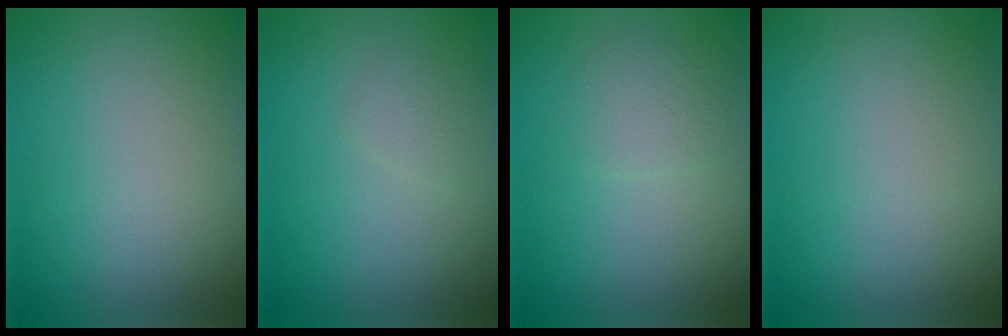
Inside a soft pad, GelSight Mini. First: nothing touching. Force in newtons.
{"total": 0.8, "press": 0.8, "slide": 0.1}
{"total": 1.6, "press": 1.6, "slide": 0.0}
{"total": 0.0}